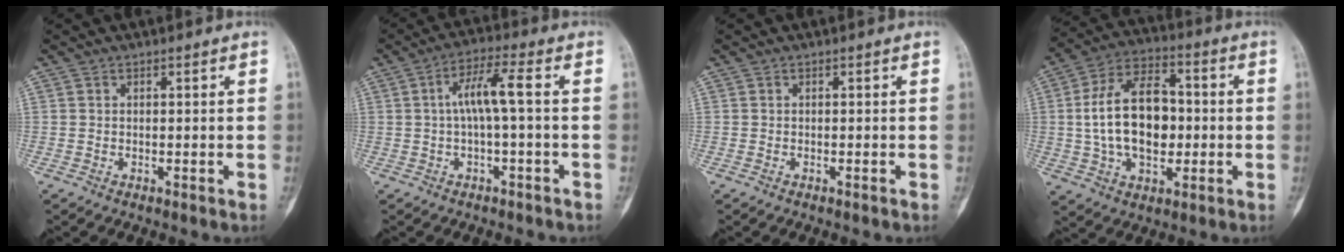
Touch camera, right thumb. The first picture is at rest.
{"total": 6.3, "force": [0.0, 0.9, 6.2], "torque": [-0.130, 0.028, -0.003]}
{"total": 0.0}
{"total": 17.0, "force": [-0.2, 10.4, 13.4], "torque": [-0.217, 0.026, -0.004]}